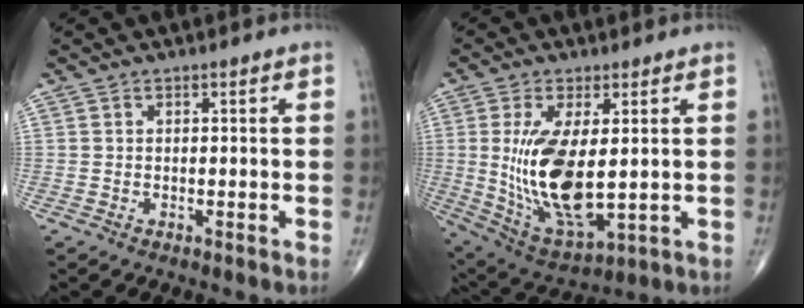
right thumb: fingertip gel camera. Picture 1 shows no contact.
{"total": 16.2, "force": [0.8, 6.9, 14.6], "torque": [-0.282, -0.025, 0.035]}